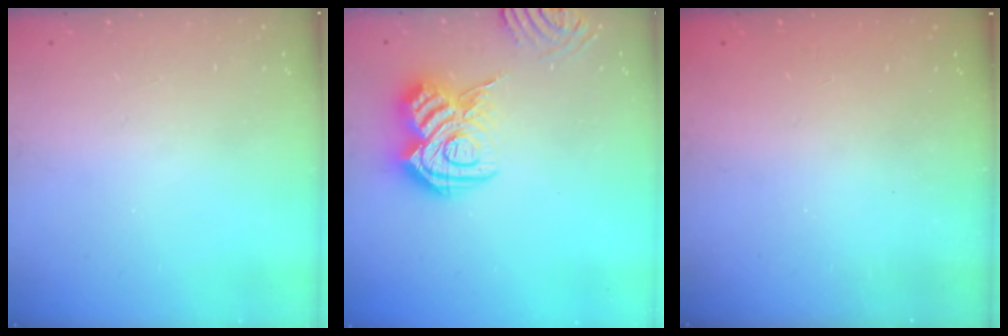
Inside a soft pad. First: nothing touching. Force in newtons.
{"total": 14.7, "press": 14.6, "slide": 1.4}
{"total": 2.1, "press": 2.0, "slide": 0.7}